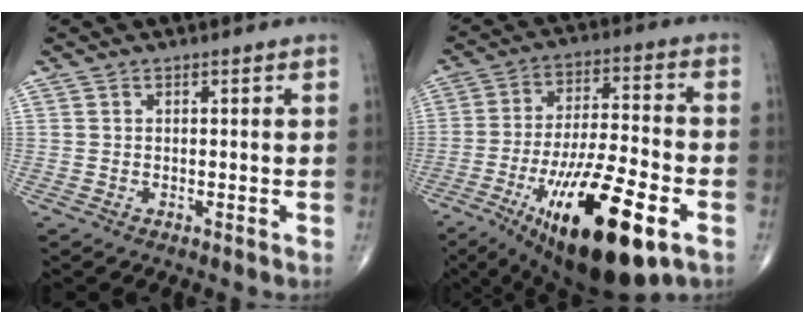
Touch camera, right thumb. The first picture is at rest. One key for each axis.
{"total": 23.7, "fx": -10.4, "fy": 7.4, "fz": 20.0, "tx": -0.332, "ty": 0.022, "tz": -0.159}